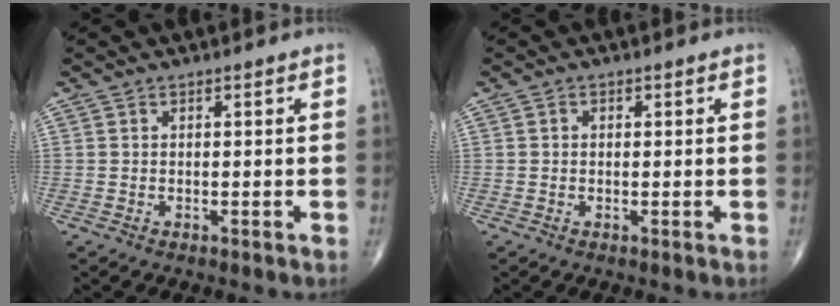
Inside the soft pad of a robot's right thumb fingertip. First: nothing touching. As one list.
[{"total": 0.6, "force": [0.1, 0.6, 0.3], "torque": [0.002, 0.001, -0.001]}]